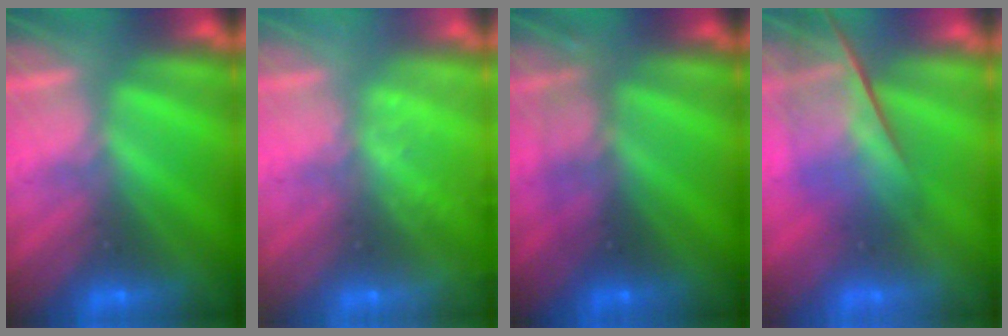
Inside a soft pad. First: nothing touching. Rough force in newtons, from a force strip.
{"total": 2.4}
{"total": 2.7}
{"total": 4.4}